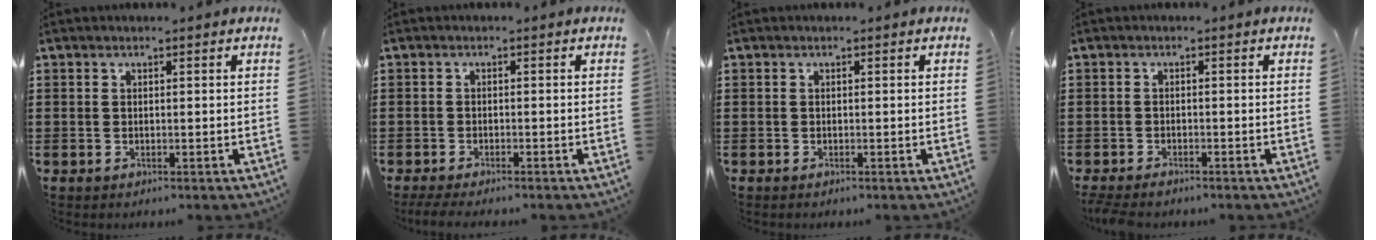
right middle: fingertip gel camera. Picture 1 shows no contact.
{"total": 1.5, "force": [-1.4, 0.1, 0.6], "torque": [-0.019, -0.005, -0.030]}
{"total": 0.0}
{"total": 1.3, "force": [-1.1, 0.3, 0.5], "torque": [-0.020, -0.003, -0.025]}